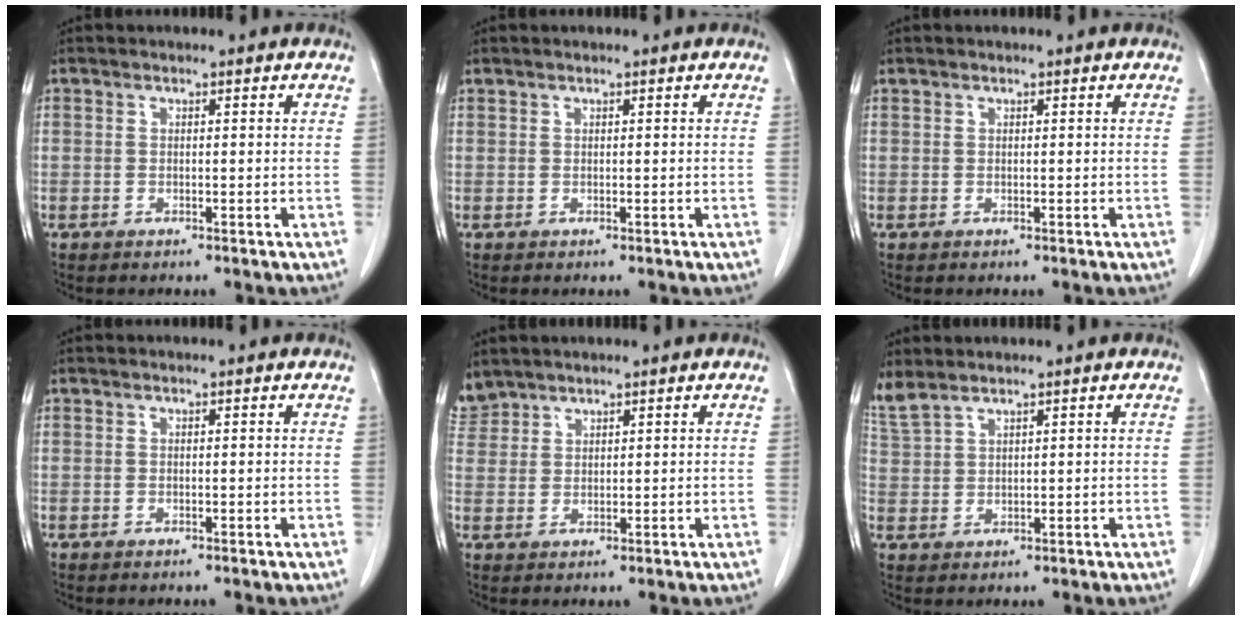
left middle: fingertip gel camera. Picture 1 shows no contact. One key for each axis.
{"total": 0.0}
{"total": 0.0}
{"total": 0.0}
{"total": 3.1, "fx": 3.0, "fy": 0.8, "fz": -0.2, "tx": -0.004, "ty": 0.014, "tz": 0.066}
{"total": 3.3, "fx": 3.0, "fy": 0.3, "fz": 1.1, "tx": -0.039, "ty": 0.012, "tz": 0.076}